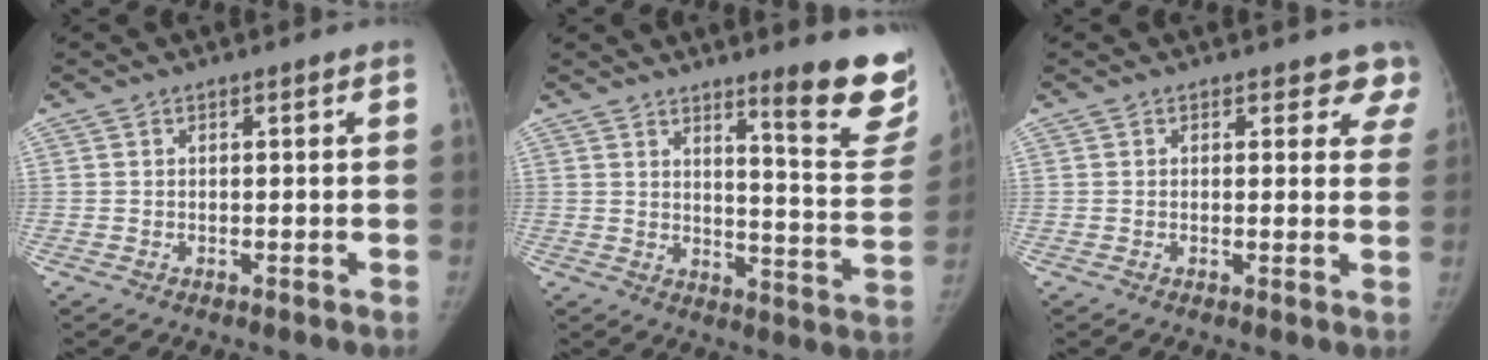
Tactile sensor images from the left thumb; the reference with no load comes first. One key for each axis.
{"total": 15.6, "fx": 11.0, "fy": 2.4, "fz": 10.9, "tx": -0.102, "ty": -0.092, "tz": 0.147}
{"total": 5.1, "fx": 4.4, "fy": 2.5, "fz": 0.5, "tx": 0.042, "ty": -0.018, "tz": 0.024}